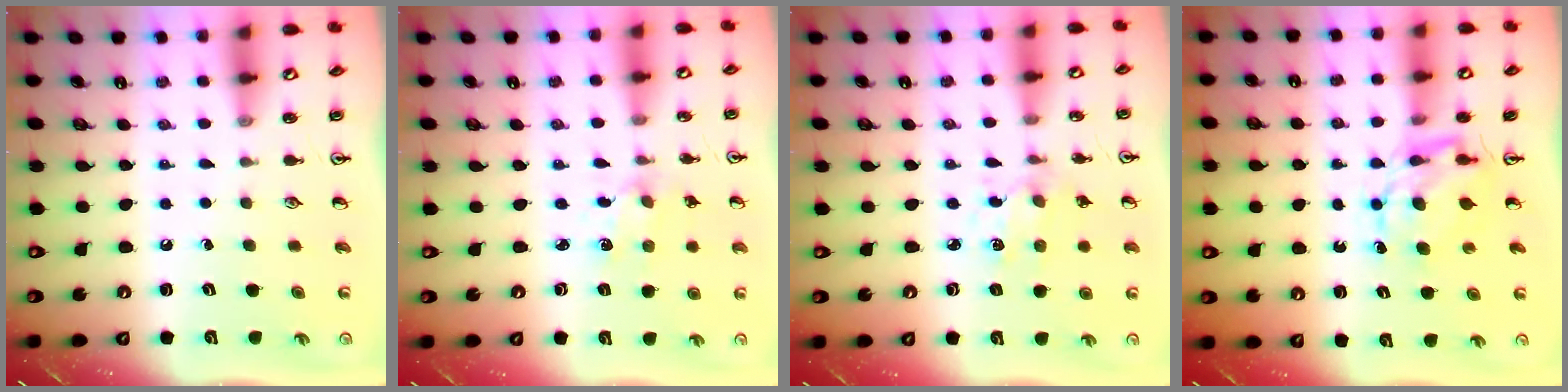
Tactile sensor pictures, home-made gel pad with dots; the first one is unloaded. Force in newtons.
{"total": 1.7, "press": 1.7, "slide": 0.3}
{"total": 1.9, "press": 1.9, "slide": 0.2}
{"total": 6.0, "press": 6.0, "slide": 0.5}